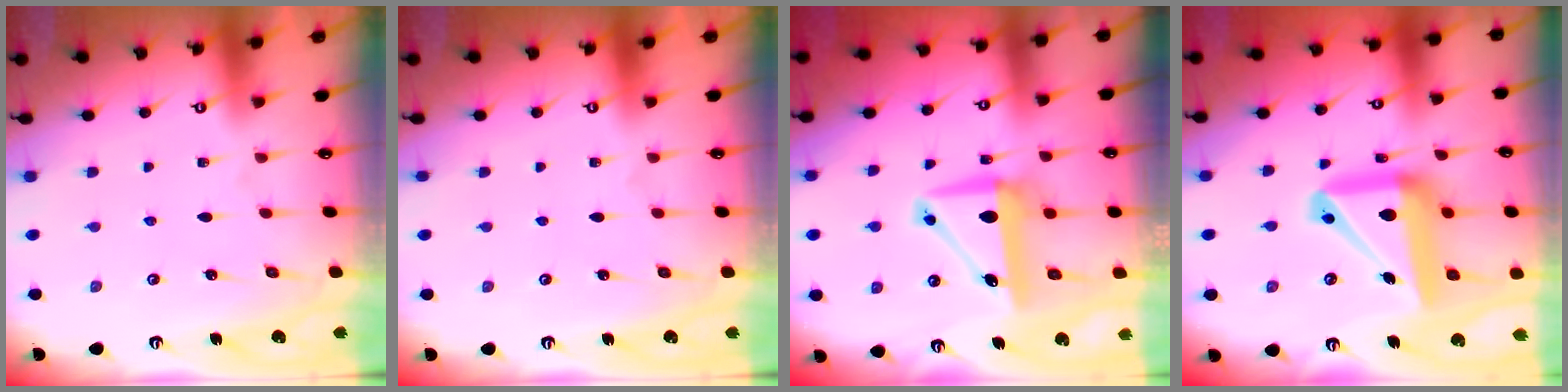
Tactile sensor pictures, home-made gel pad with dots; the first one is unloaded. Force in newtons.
{"total": 0.0}
{"total": 9.0, "press": 8.8, "slide": 1.8}
{"total": 18.8, "press": 18.6, "slide": 2.4}